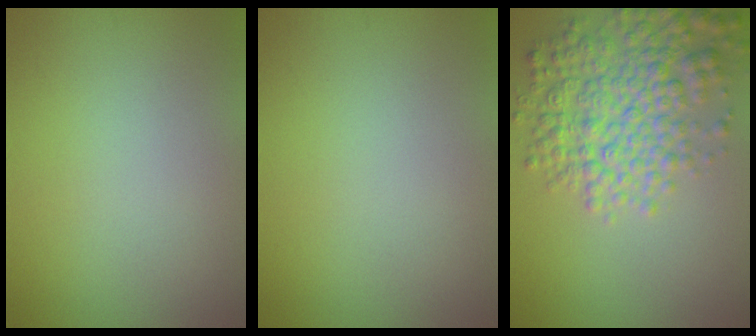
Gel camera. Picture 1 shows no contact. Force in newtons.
{"total": 0.0}
{"total": 6.8, "press": 6.8, "slide": 0.2}